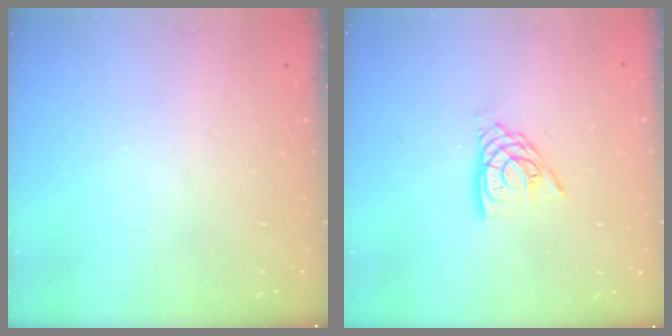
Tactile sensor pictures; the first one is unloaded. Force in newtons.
{"total": 9.6, "press": 9.5, "slide": 0.9}